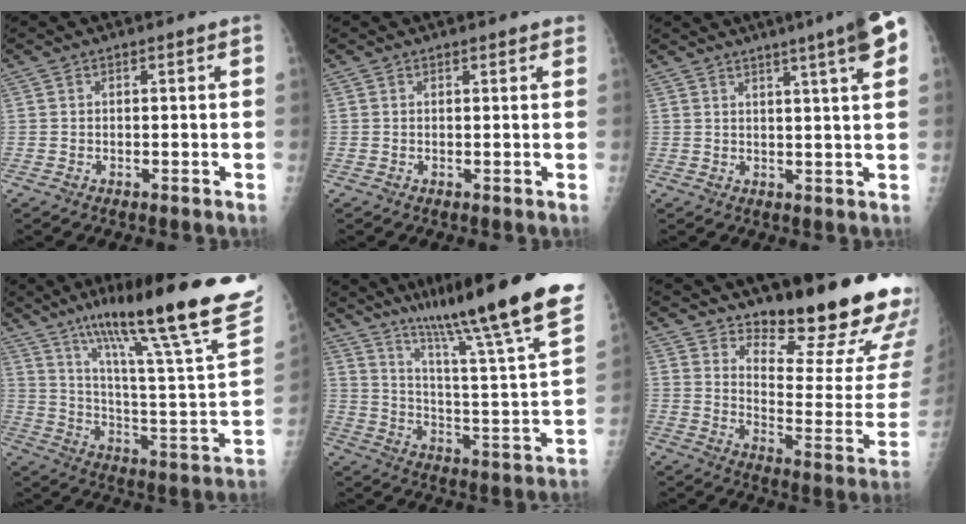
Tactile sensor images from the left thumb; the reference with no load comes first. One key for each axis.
{"total": 1.9, "fx": 1.6, "fy": 0.3, "fz": 1.0, "tx": -0.007, "ty": 0.001, "tz": 0.017}
{"total": 10.3, "fx": 6.0, "fy": 0.2, "fz": 8.4, "tx": -0.112, "ty": -0.007, "tz": 0.068}
{"total": 31.8, "fx": 20.5, "fy": 4.5, "fz": 24.0, "tx": -0.334, "ty": -0.057, "tz": 0.312}
{"total": 29.0, "fx": 20.9, "fy": 2.0, "fz": 20.0, "tx": -0.296, "ty": -0.092, "tz": 0.313}
{"total": 22.4, "fx": 16.1, "fy": 5.6, "fz": 14.5, "tx": -0.164, "ty": -0.128, "tz": 0.227}